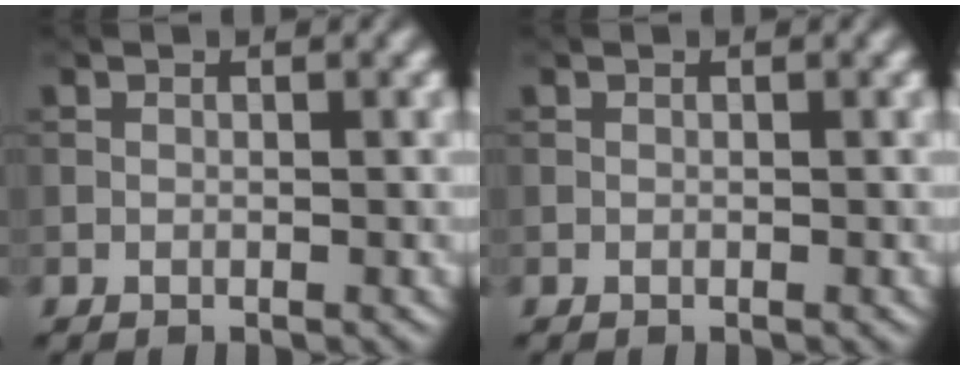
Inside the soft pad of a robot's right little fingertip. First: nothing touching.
{"total": 0.0}